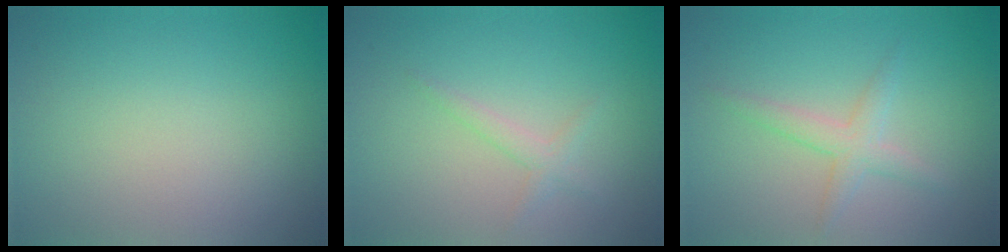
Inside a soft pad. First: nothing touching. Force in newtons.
{"total": 1.3, "press": 1.3, "slide": 0.1}
{"total": 2.2, "press": 2.2, "slide": 0.1}